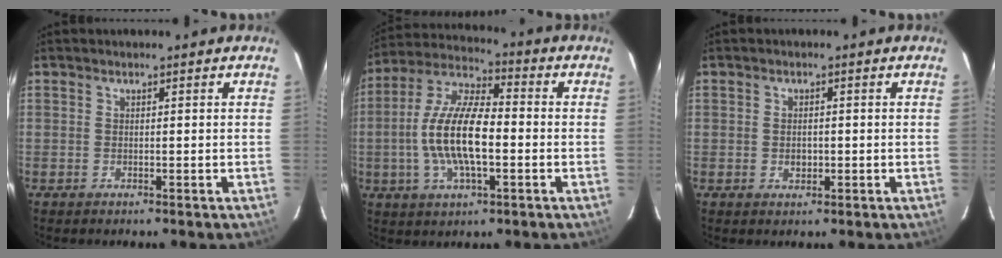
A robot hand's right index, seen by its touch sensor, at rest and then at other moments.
{"total": 15.0, "force": [-2.2, 5.5, 13.7], "torque": [-0.278, 0.006, -0.046]}
{"total": 2.1, "force": [-0.2, 1.6, 1.3], "torque": [-0.021, 0.002, -0.003]}